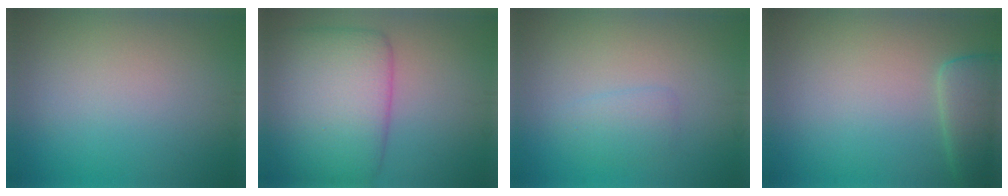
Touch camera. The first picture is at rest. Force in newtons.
{"total": 9.0, "press": 9.0, "slide": 0.4}
{"total": 1.6, "press": 1.6, "slide": 0.1}
{"total": 3.8, "press": 3.8, "slide": 0.3}